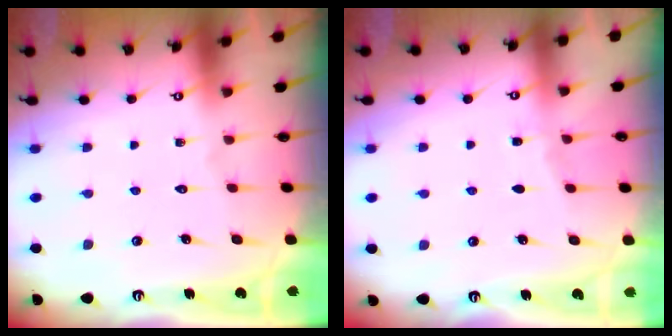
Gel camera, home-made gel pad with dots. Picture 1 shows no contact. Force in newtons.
{"total": 3.0, "press": 3.0, "slide": 0.4}